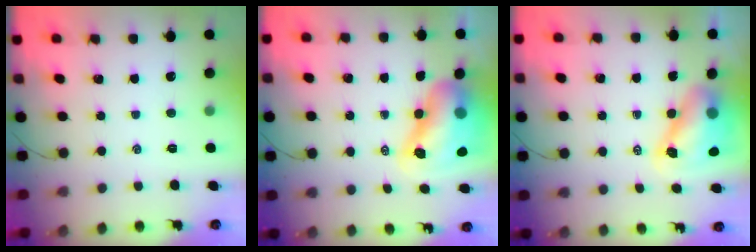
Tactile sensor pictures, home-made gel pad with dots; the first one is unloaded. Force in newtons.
{"total": 13.3, "press": 12.8, "slide": 3.7}
{"total": 8.6, "press": 8.3, "slide": 2.3}